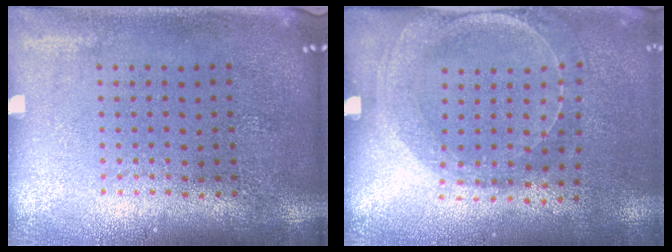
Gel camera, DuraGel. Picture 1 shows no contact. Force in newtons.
{"total": 1.5, "press": 1.5, "slide": 0.4}